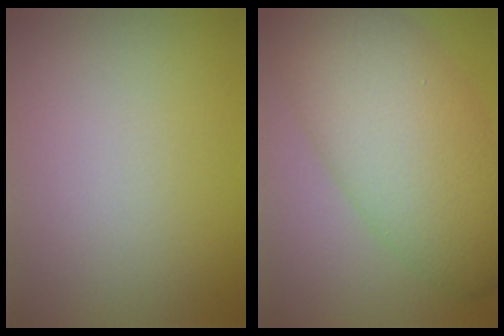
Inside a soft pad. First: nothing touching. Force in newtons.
{"total": 10.3, "press": 10.3, "slide": 0.1}